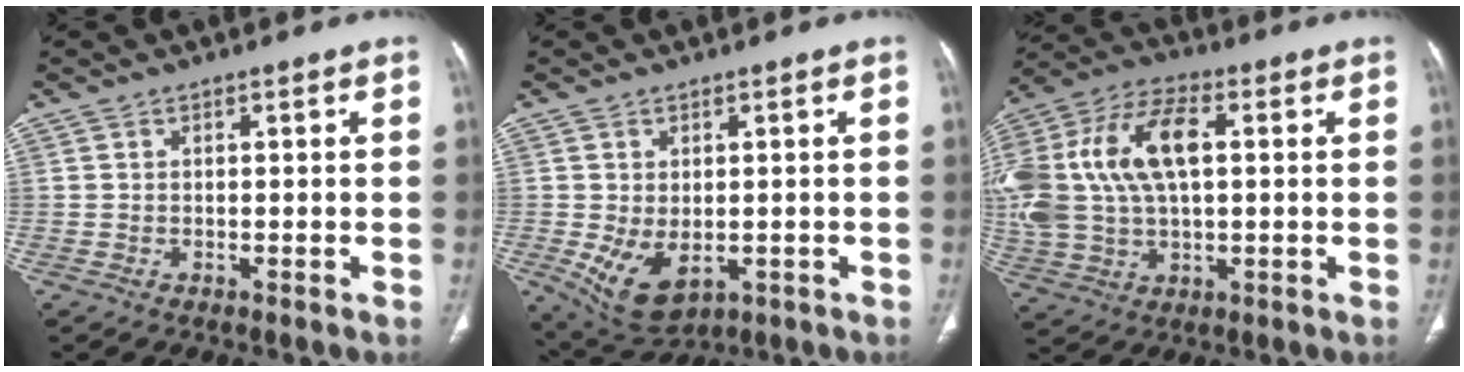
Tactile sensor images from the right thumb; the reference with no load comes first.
{"total": 8.2, "force": [-1.6, 5.0, 6.3], "torque": [-0.110, -0.012, -0.004]}
{"total": 25.5, "force": [4.2, 14.8, 20.3], "torque": [-0.469, 0.033, 0.079]}